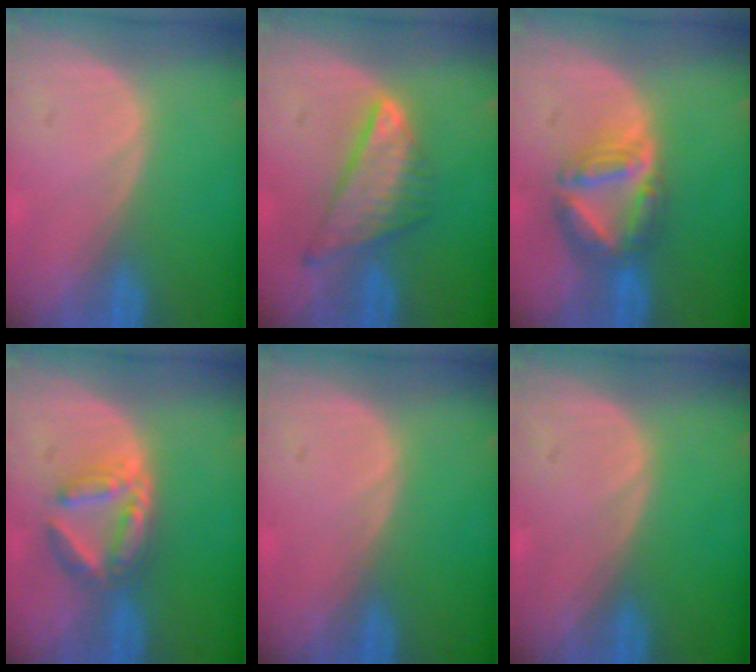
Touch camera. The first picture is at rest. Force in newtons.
{"total": 7.9, "press": 6.7, "slide": 4.3}
{"total": 7.6, "press": 6.7, "slide": 3.7}
{"total": 5.8, "press": 5.5, "slide": 1.6}
{"total": 0.0}
{"total": 0.0}